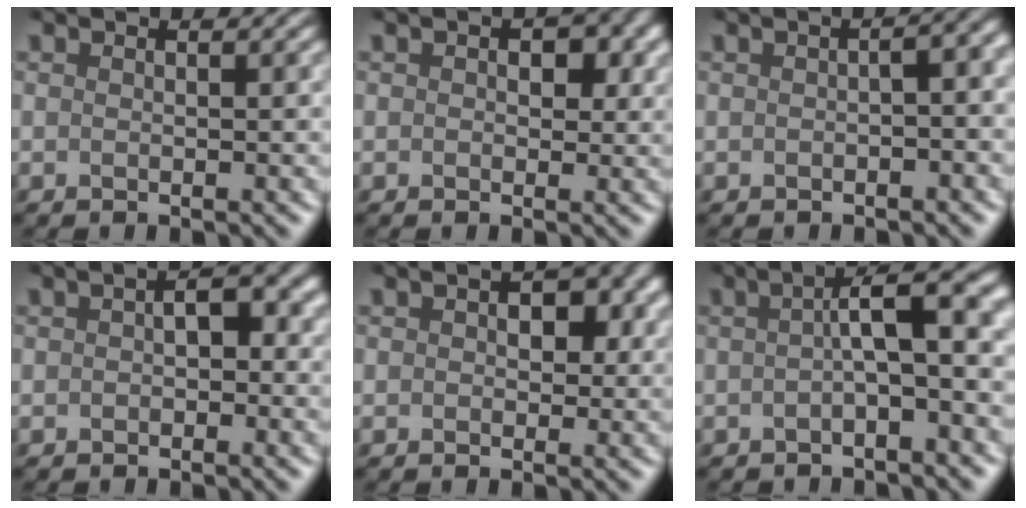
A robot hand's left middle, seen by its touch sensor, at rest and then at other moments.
{"total": 2.7, "force": [0.7, 2.0, 1.7], "torque": [-0.002, 0.009, 0.000]}
{"total": 4.0, "force": [-1.4, 1.8, 3.3], "torque": [-0.027, 0.006, -0.017]}
{"total": 2.0, "force": [-0.4, 1.1, 1.6], "torque": [-0.023, 0.011, -0.012]}
{"total": 3.0, "force": [0.6, 2.1, 2.0], "torque": [-0.004, 0.009, 0.000]}
{"total": 5.2, "force": [-0.3, 1.1, 5.1], "torque": [-0.068, 0.024, -0.014]}